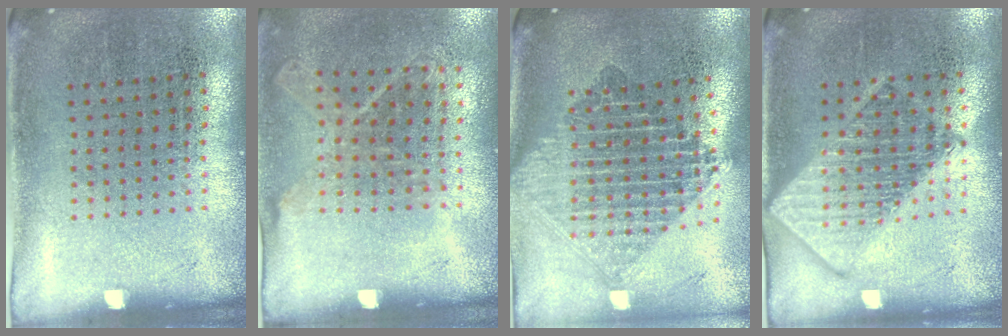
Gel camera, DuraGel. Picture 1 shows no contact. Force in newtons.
{"total": 1.2, "press": 1.0, "slide": 0.6}
{"total": 2.3, "press": 1.8, "slide": 1.4}
{"total": 2.7, "press": 2.7, "slide": 0.3}